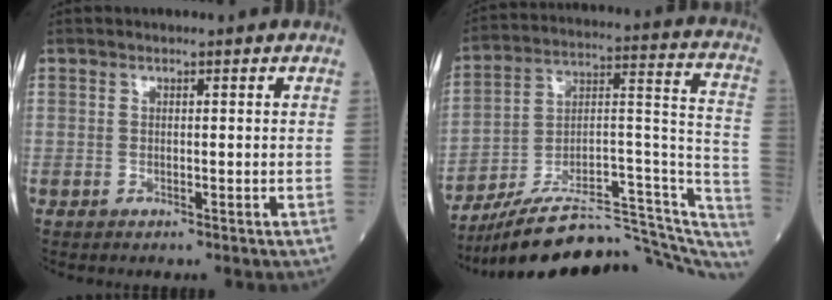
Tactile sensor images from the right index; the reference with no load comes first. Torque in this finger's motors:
{"motor_torque": [-0.05, -2.10, 0.82, 0.18]}